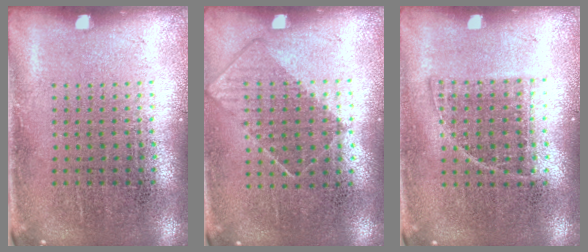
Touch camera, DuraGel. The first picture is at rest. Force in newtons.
{"total": 0.8, "press": 0.7, "slide": 0.4}
{"total": 0.8, "press": 0.7, "slide": 0.4}